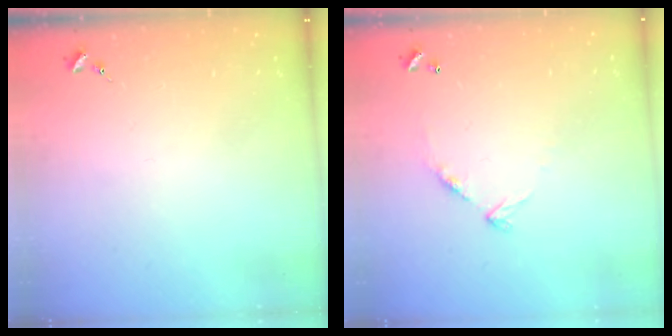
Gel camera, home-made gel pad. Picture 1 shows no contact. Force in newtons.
{"total": 8.8, "press": 8.8, "slide": 0.7}